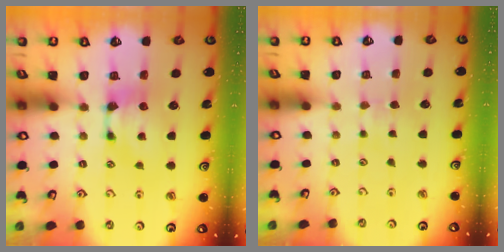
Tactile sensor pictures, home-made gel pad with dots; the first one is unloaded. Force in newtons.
{"total": 3.4, "press": 3.4, "slide": 0.4}